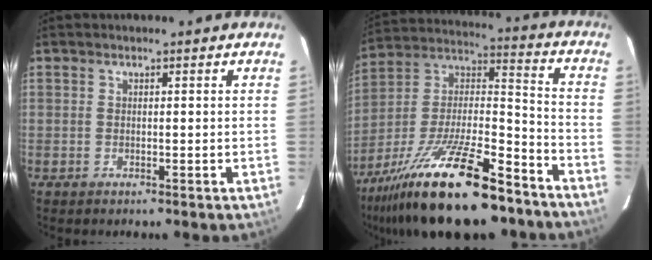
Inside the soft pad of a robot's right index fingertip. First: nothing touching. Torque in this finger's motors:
{"motor_torque": [1.13, -1.01, 1.05, 0.21]}